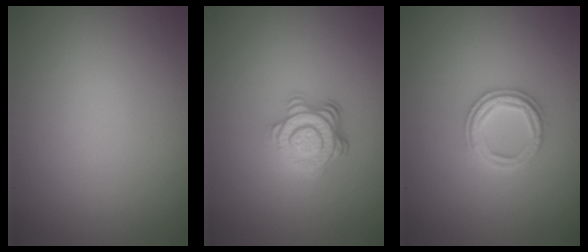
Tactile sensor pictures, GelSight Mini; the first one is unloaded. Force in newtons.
{"total": 4.4, "press": 3.3, "slide": 3.0}
{"total": 2.4, "press": 2.4, "slide": 0.4}